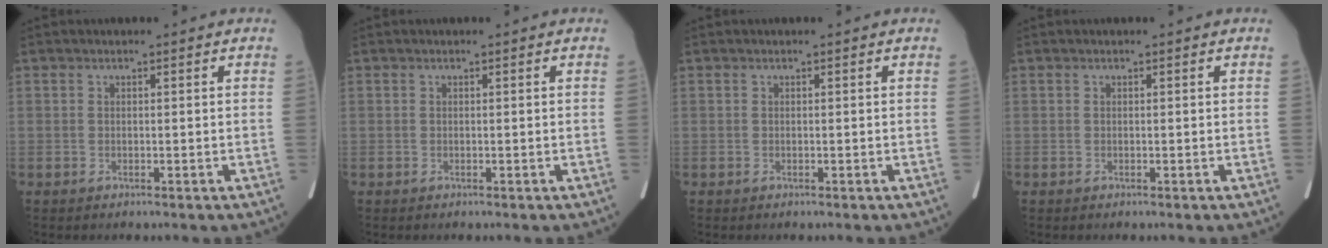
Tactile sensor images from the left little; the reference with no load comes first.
{"total": 0.0}
{"total": 0.0}
{"total": 0.0}